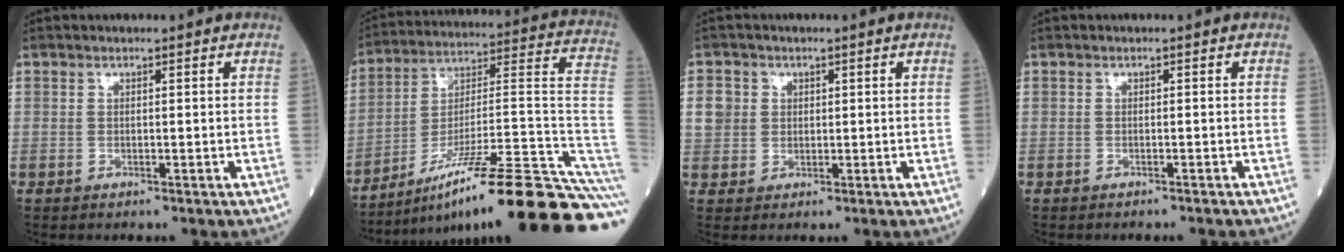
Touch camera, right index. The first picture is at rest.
{"total": 25.2, "force": [-17.5, -0.7, 18.0], "torque": [-0.179, 0.028, -0.287]}
{"total": 3.3, "force": [0.7, 3.1, 0.8], "torque": [-0.012, 0.011, 0.013]}
{"total": 1.9, "force": [-1.8, 0.1, 0.6], "torque": [-0.010, -0.001, -0.023]}